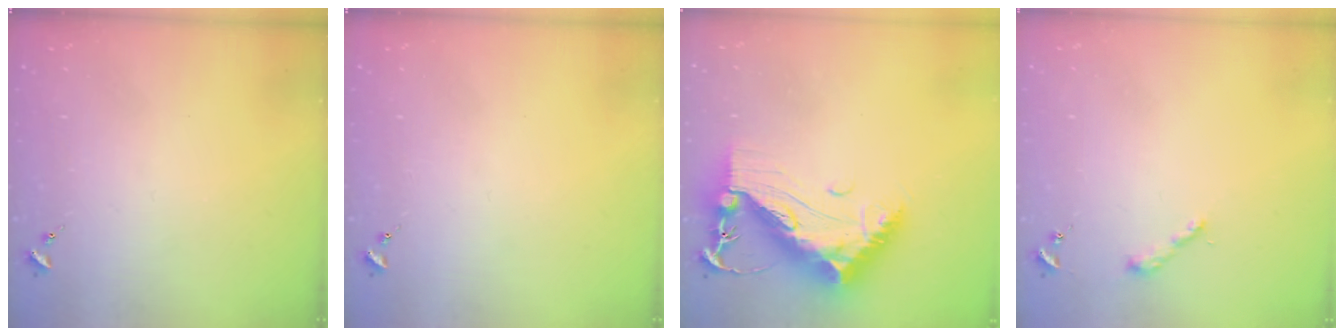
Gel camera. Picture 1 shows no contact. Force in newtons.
{"total": 0.0}
{"total": 19.1, "press": 19.1, "slide": 1.6}
{"total": 3.8, "press": 3.8, "slide": 0.3}